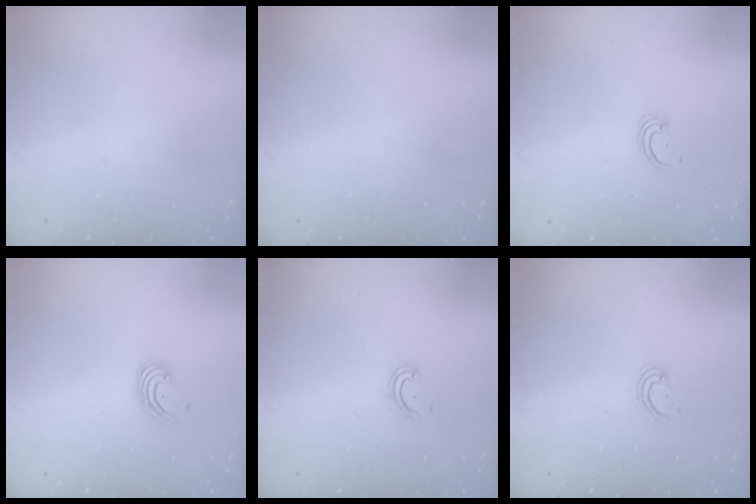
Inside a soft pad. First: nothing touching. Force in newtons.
{"total": 0.0}
{"total": 2.5, "press": 2.5, "slide": 0.2}
{"total": 2.6, "press": 2.6, "slide": 0.1}
{"total": 4.0, "press": 4.0, "slide": 0.3}
{"total": 4.2, "press": 4.2, "slide": 0.4}